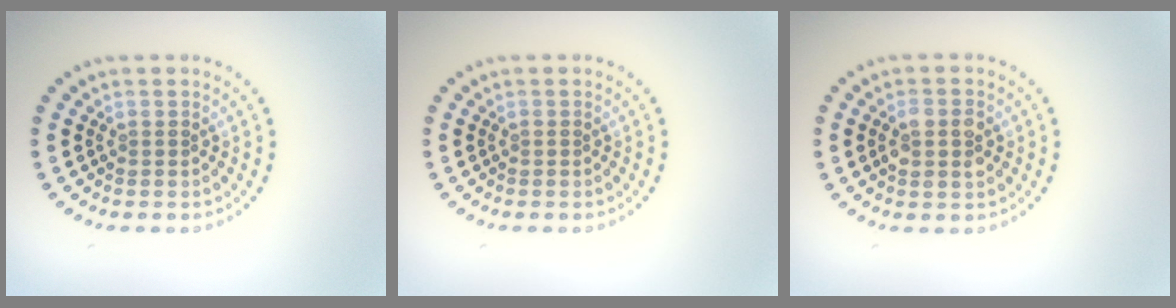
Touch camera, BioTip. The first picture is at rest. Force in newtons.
{"total": 0.0}
{"total": 2.4, "press": 2.4, "slide": 0.3}